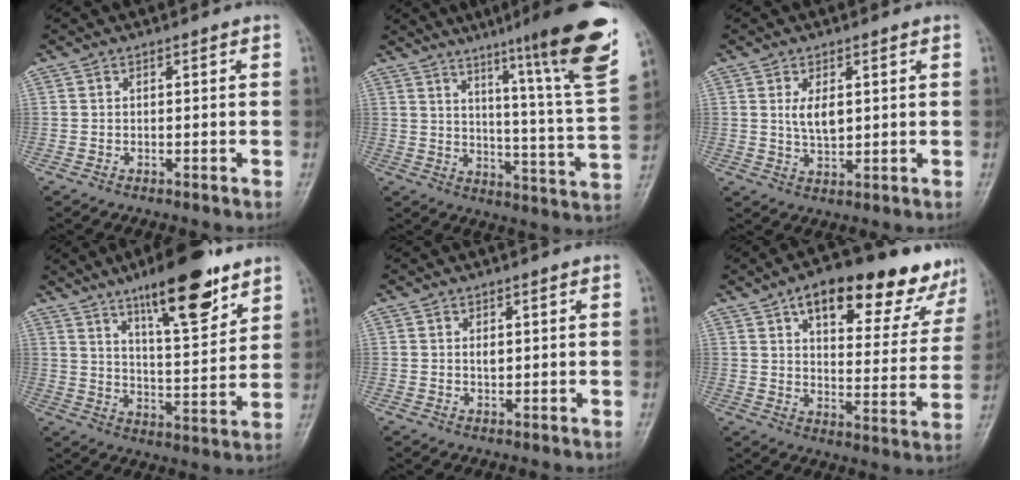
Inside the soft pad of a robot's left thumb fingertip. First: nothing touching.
{"total": 21.4, "force": [13.8, 0.4, 16.4], "torque": [-0.209, -0.078, 0.190]}
{"total": 4.6, "force": [1.1, 2.2, 3.8], "torque": [-0.063, -0.011, 0.026]}
{"total": 16.8, "force": [10.8, 4.7, 12.0], "torque": [-0.157, -0.060, 0.176]}
{"total": 1.4, "force": [0.5, 0.7, 1.1], "torque": [-0.017, -0.002, 0.010]}
{"total": 22.3, "force": [13.9, 8.7, 15.1], "torque": [-0.161, -0.033, 0.194]}